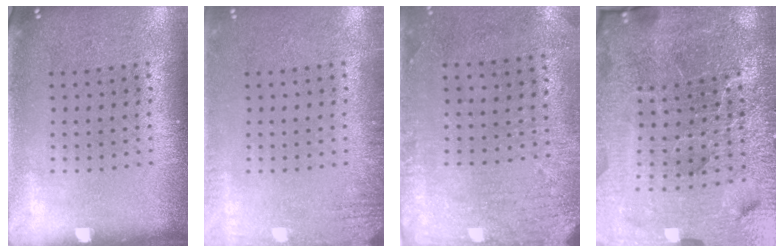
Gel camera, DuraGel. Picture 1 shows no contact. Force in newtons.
{"total": 1.6, "press": 1.5, "slide": 0.3}
{"total": 3.0, "press": 2.4, "slide": 1.8}
{"total": 7.1, "press": 6.2, "slide": 3.5}